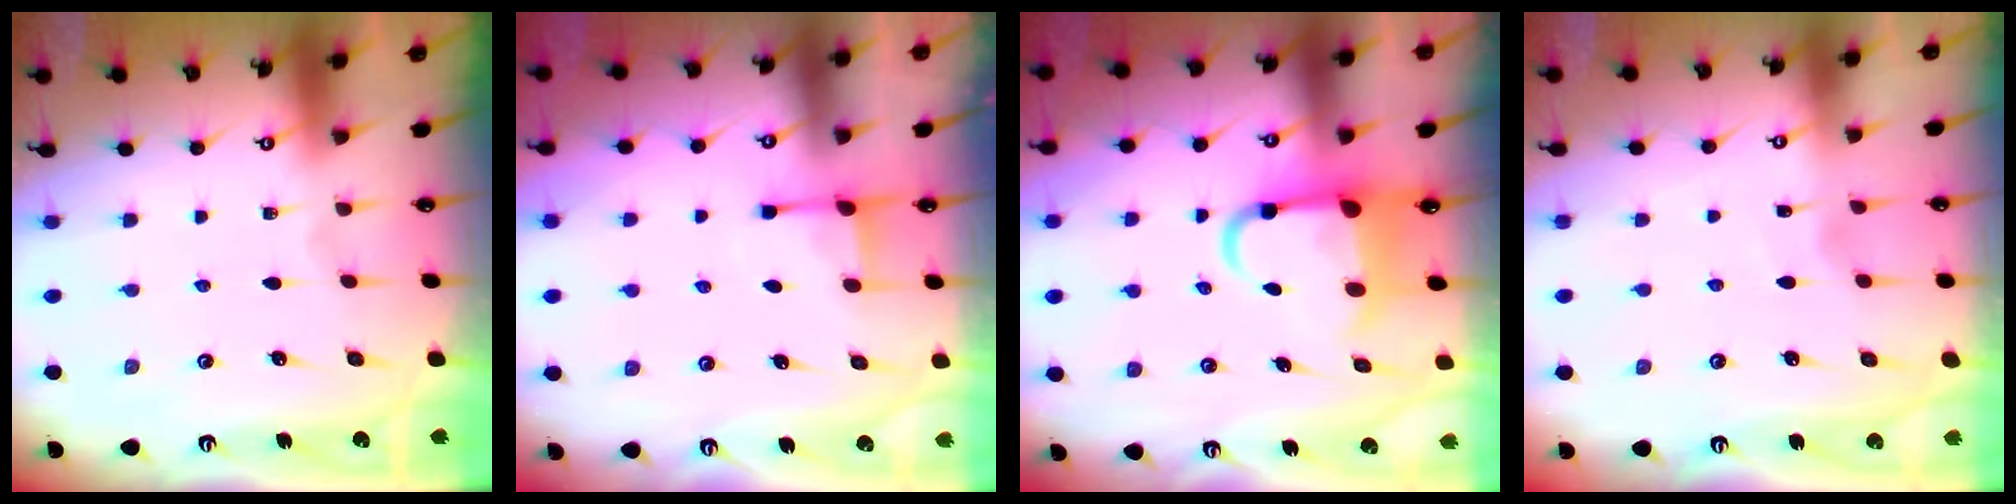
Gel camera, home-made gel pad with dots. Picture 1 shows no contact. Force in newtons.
{"total": 2.7, "press": 2.6, "slide": 0.7}
{"total": 7.3, "press": 7.1, "slide": 1.8}
{"total": 1.7, "press": 1.7, "slide": 0.2}